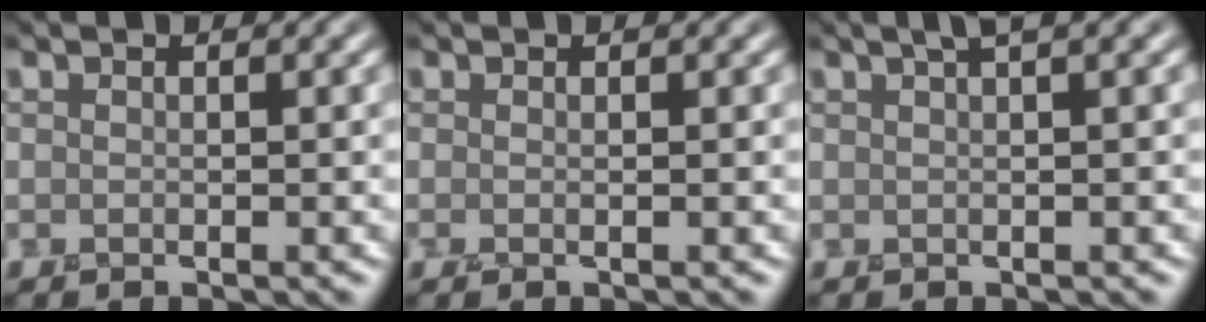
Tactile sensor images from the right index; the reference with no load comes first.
{"total": 0.0}
{"total": 2.2, "force": [1.1, 0.1, 1.9], "torque": [-0.021, 0.006, 0.018]}